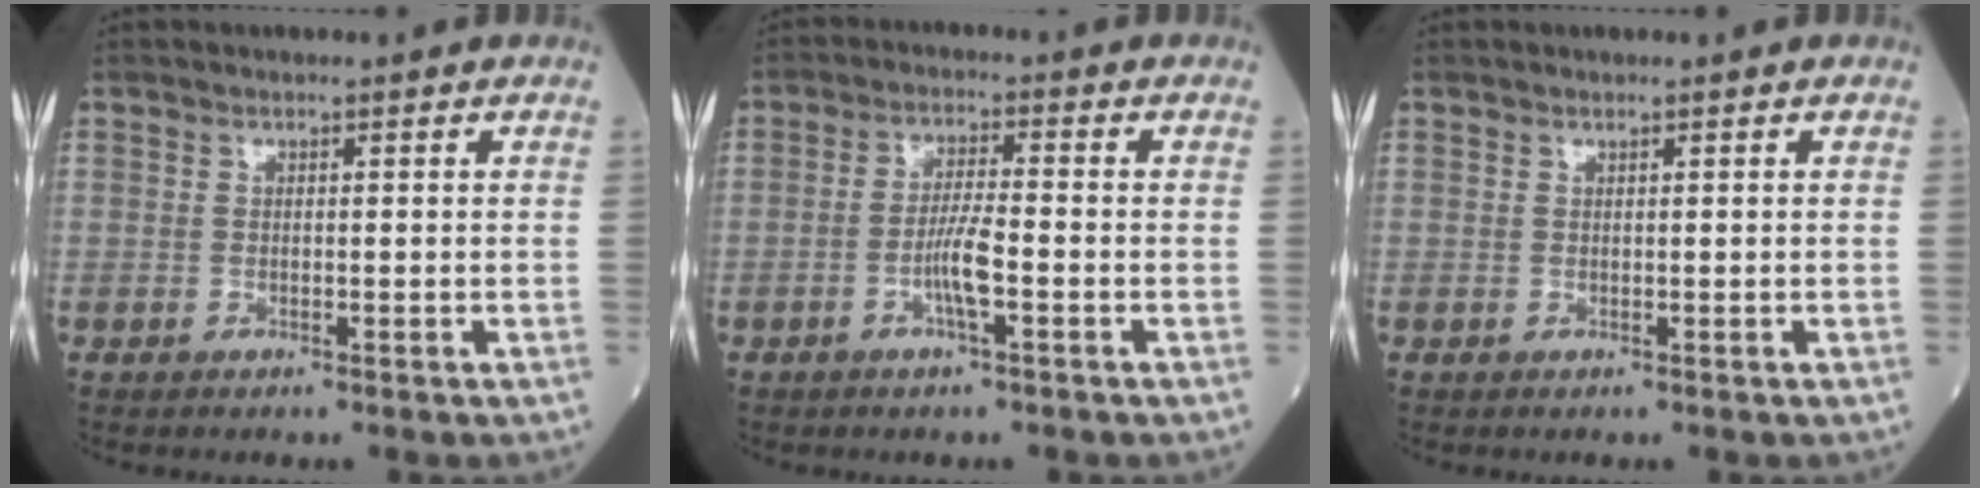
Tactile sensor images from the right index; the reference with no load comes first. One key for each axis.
{"total": 4.8, "fx": -1.8, "fy": 0.2, "fz": 4.4, "tx": -0.088, "ty": 0.001, "tz": -0.036}
{"total": 0.0}